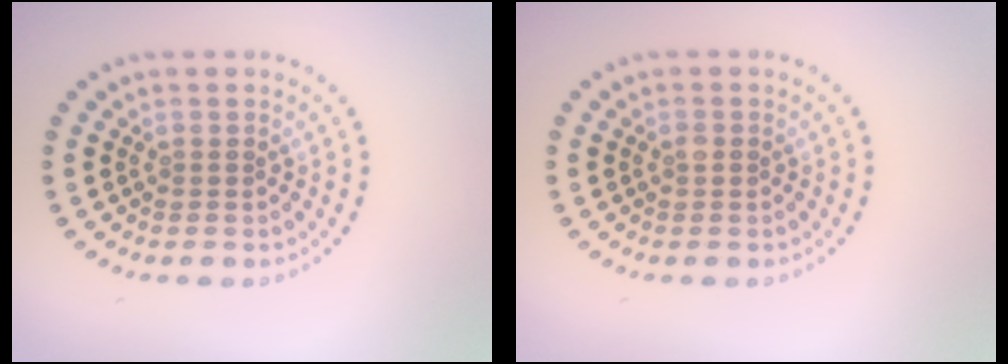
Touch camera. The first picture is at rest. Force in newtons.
{"total": 0.8, "press": 0.8, "slide": 0.0}